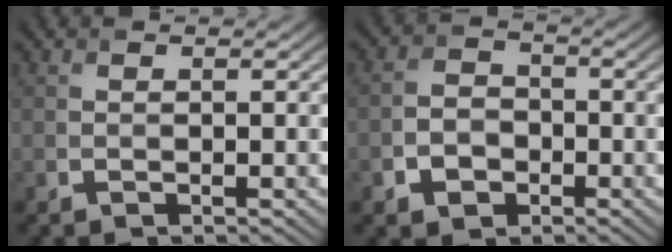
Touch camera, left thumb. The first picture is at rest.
{"total": 3.8, "force": [-1.8, 2.7, 1.9], "torque": [-0.030, -0.001, -0.039]}